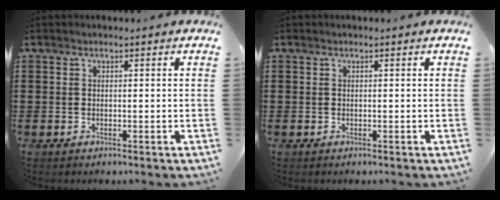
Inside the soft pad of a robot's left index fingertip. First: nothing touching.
{"total": 0.0}